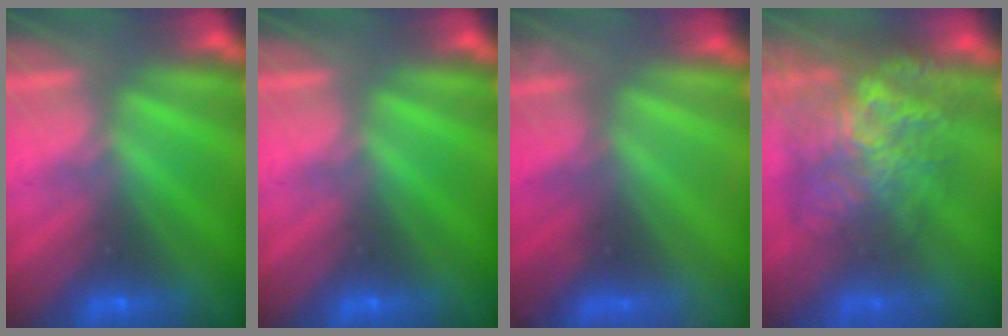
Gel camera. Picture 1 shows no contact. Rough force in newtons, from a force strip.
{"total": 0.0}
{"total": 3.1}
{"total": 11.7}